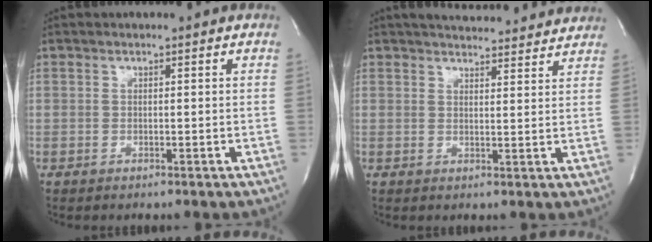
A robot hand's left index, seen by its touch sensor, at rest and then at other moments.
{"total": 13.7, "force": [12.9, 2.4, 3.9], "torque": [-0.051, 0.015, 0.159]}